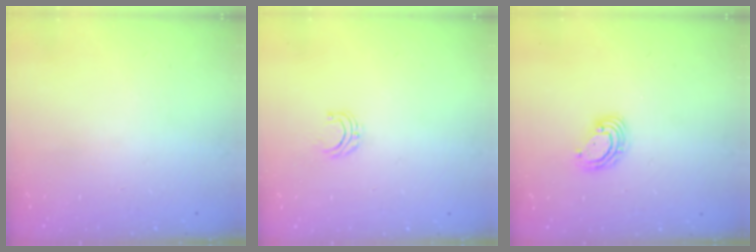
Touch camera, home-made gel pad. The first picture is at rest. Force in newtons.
{"total": 4.0, "press": 4.0, "slide": 0.3}
{"total": 5.7, "press": 5.6, "slide": 0.8}